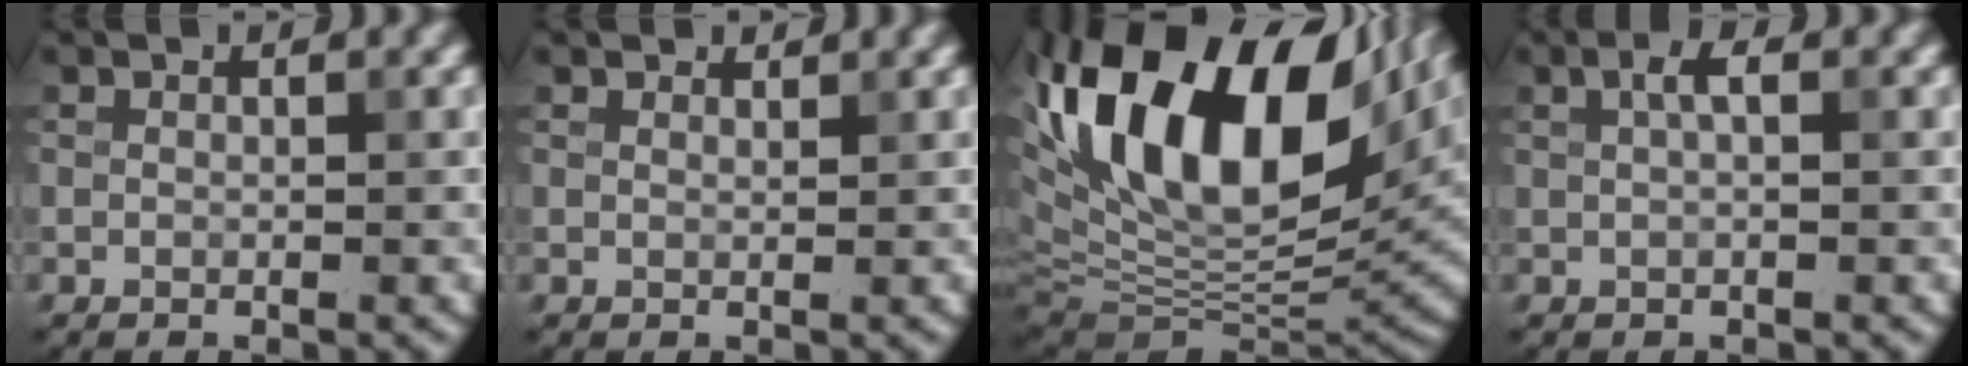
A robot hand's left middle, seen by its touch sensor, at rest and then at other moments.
{"total": 1.2, "force": [1.1, 0.4, 0.2], "torque": [-0.006, -0.002, 0.014]}
{"total": 20.1, "force": [7.7, 10.2, 15.5], "torque": [-0.289, 0.043, 0.135]}
{"total": 1.5, "force": [0.5, 0.4, 1.4], "torque": [-0.027, 0.005, 0.008]}